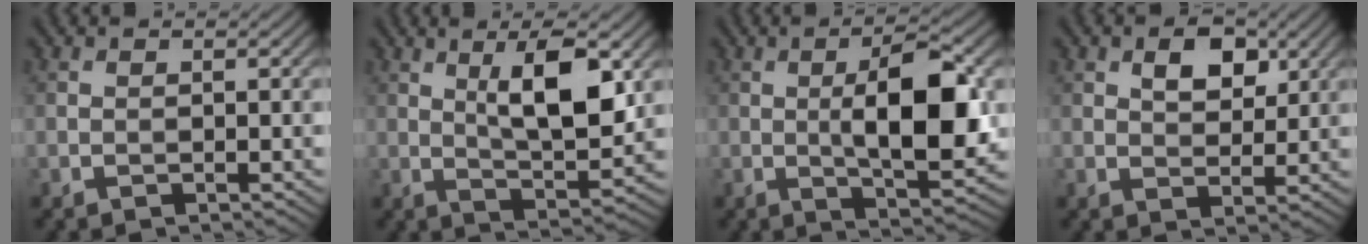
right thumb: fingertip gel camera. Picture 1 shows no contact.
{"total": 9.1, "force": [2.9, 3.0, 8.1], "torque": [-0.138, -0.004, 0.049]}
{"total": 10.4, "force": [0.4, 3.5, 9.7], "torque": [-0.148, 0.001, 0.006]}
{"total": 4.7, "force": [2.1, 2.8, 3.1], "torque": [-0.050, -0.002, 0.035]}